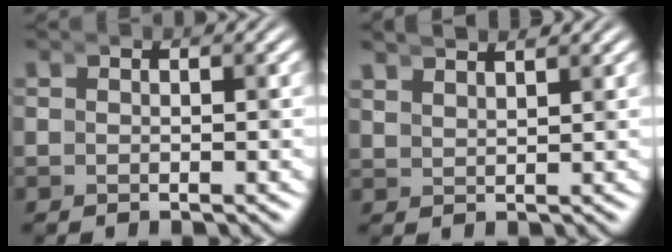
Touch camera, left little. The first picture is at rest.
{"total": 2.6, "force": [2.5, 0.5, 0.5], "torque": [-0.011, 0.007, 0.041]}